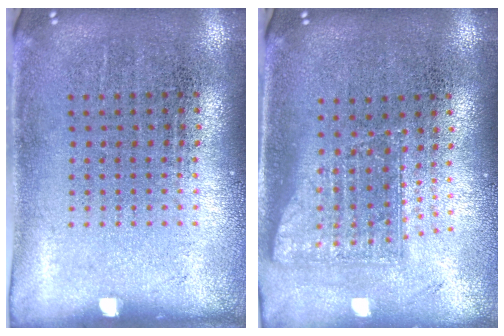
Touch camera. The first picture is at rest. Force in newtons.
{"total": 1.7, "press": 1.2, "slide": 1.1}